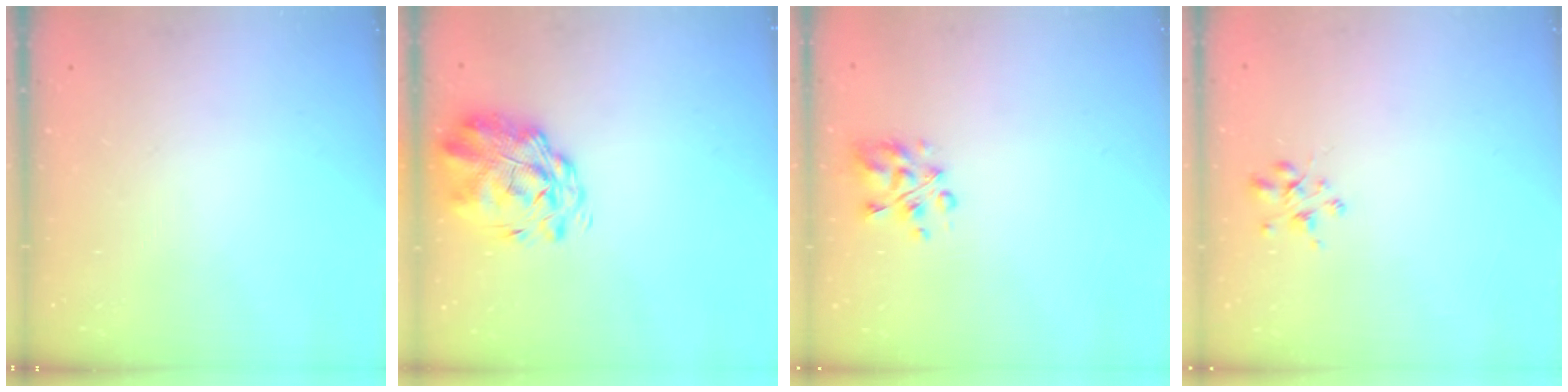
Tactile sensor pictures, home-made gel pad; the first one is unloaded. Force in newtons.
{"total": 3.1, "press": 2.6, "slide": 1.7}
{"total": 6.4, "press": 6.2, "slide": 1.3}
{"total": 2.5, "press": 2.5, "slide": 0.5}